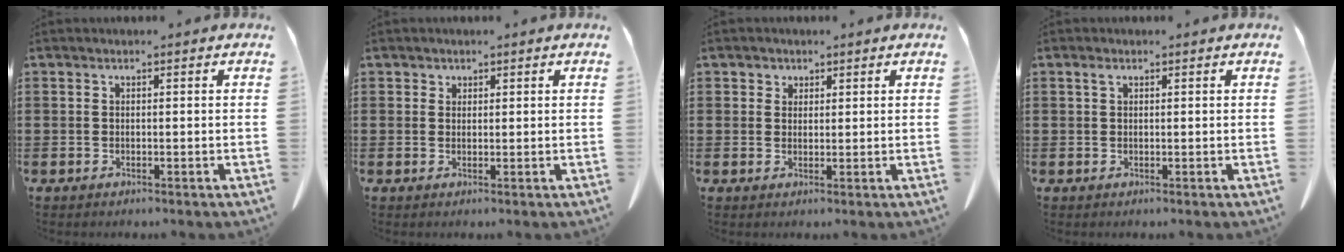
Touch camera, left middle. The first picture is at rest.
{"total": 1.0, "force": [0.8, 0.6, 0.0], "torque": [-0.003, 0.001, 0.016]}
{"total": 1.5, "force": [1.1, 1.1, 0.0], "torque": [0.003, 0.001, 0.020]}
{"total": 1.1, "force": [0.5, 0.5, 0.9], "torque": [-0.020, 0.004, 0.009]}